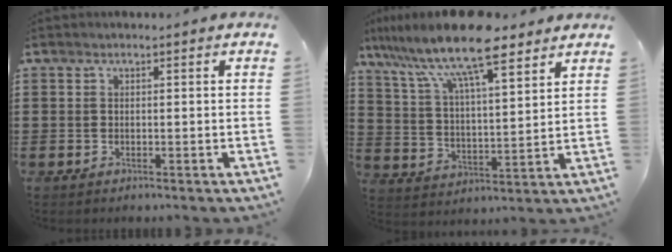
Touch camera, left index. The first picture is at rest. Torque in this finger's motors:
{"motor_torque": [1.29, -0.84, 1.05, 0.21]}